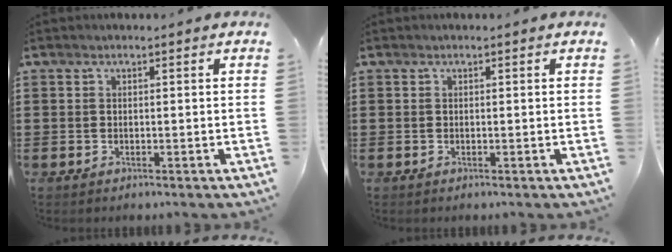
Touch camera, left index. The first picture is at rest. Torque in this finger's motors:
{"motor_torque": [-0.02, -0.02, 0.00, 0.00]}